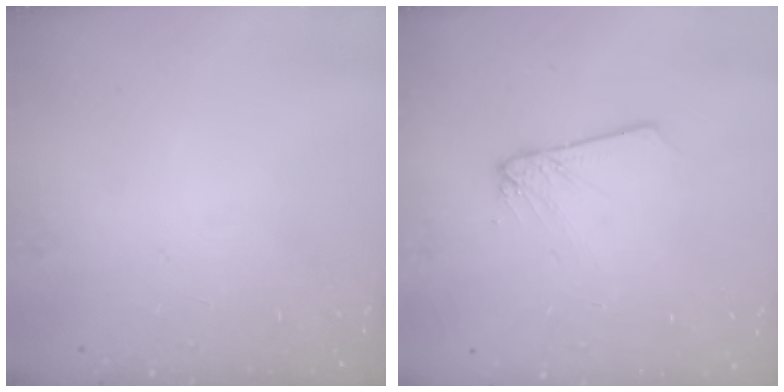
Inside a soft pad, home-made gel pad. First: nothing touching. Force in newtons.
{"total": 2.7, "press": 2.7, "slide": 0.2}